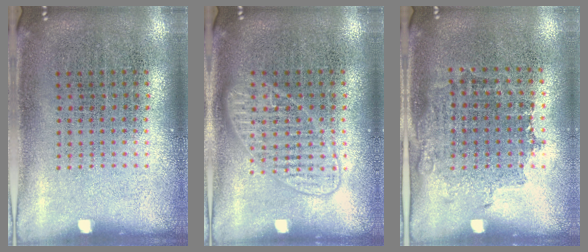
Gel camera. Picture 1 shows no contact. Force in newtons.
{"total": 2.5, "press": 2.4, "slide": 0.4}
{"total": 1.0, "press": 0.9, "slide": 0.6}